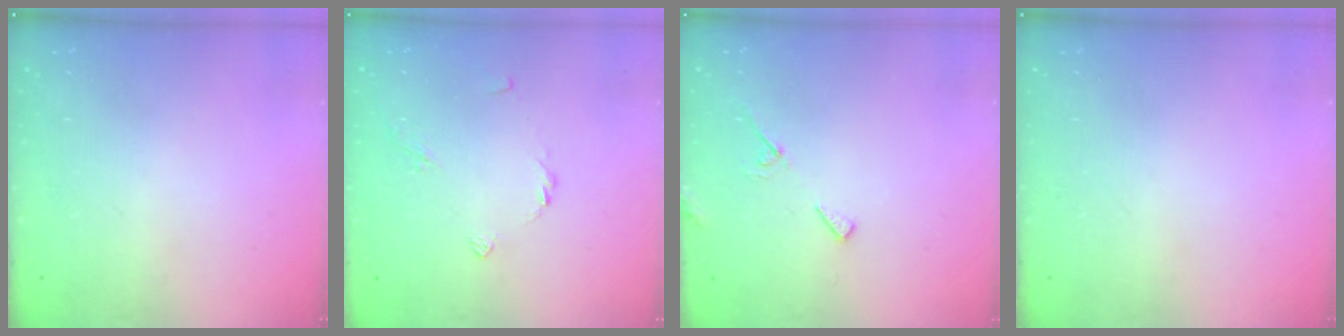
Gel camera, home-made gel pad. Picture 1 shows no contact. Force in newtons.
{"total": 3.4, "press": 3.4, "slide": 0.5}
{"total": 4.8, "press": 4.8, "slide": 0.5}
{"total": 0.0}